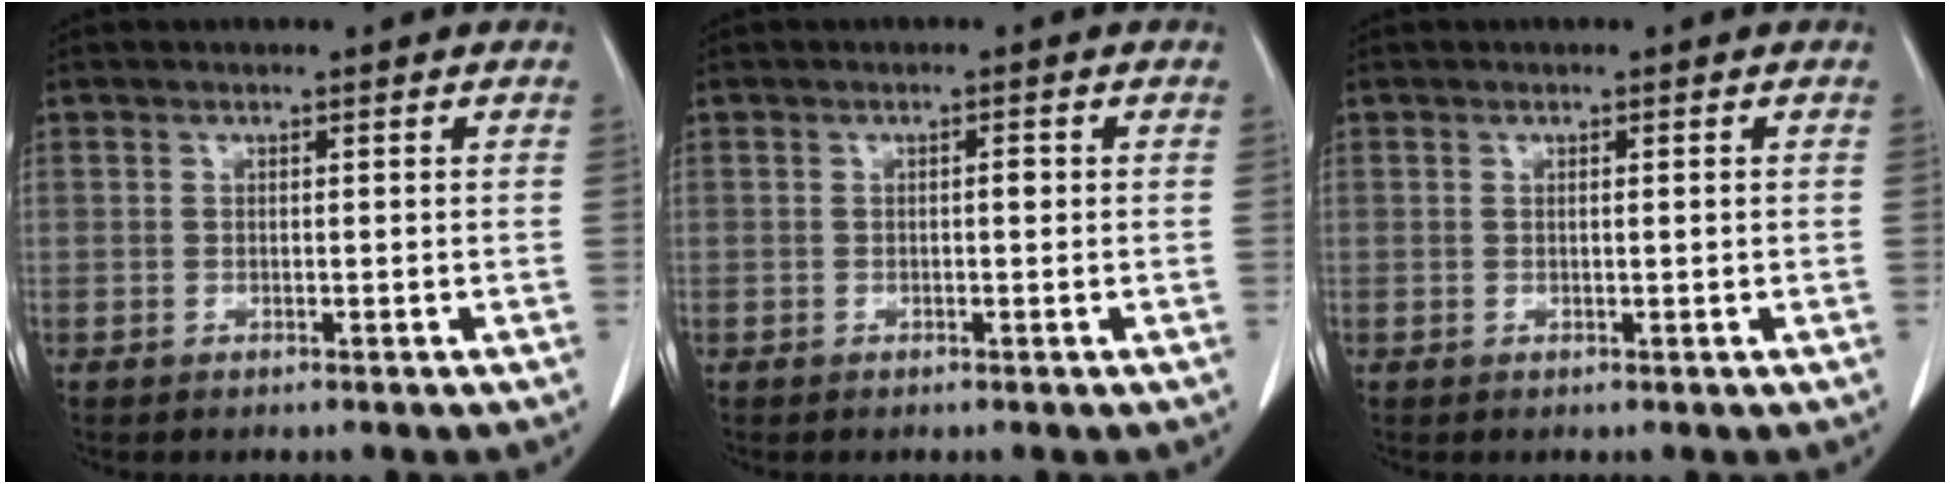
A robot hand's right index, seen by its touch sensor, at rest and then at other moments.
{"total": 1.1, "force": [0.0, 0.4, 1.0], "torque": [-0.013, 0.002, -0.002]}
{"total": 0.9, "force": [0.0, 0.1, 0.9], "torque": [-0.015, -0.002, 0.001]}